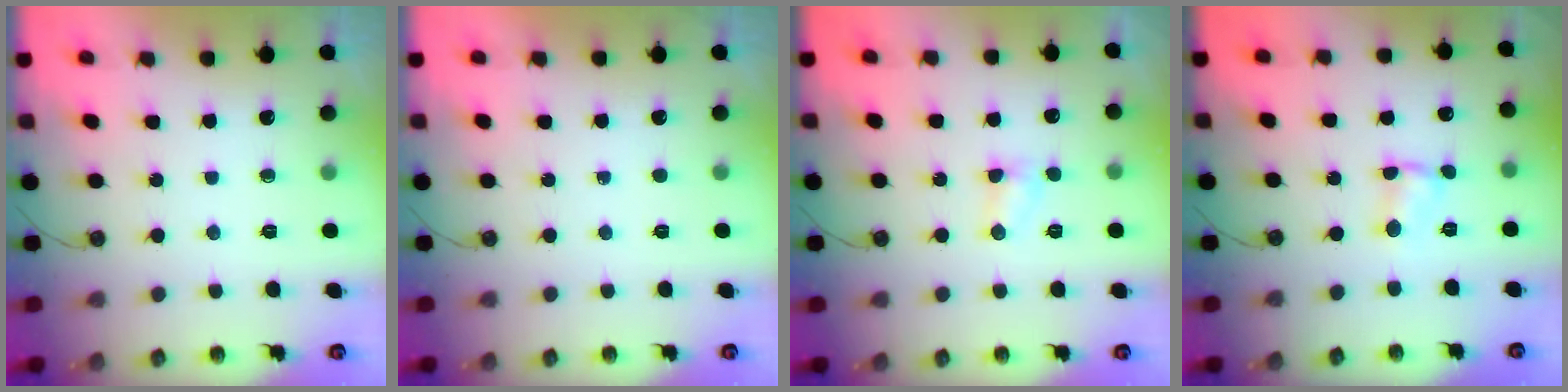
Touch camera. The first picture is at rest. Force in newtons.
{"total": 0.0}
{"total": 3.6, "press": 3.6, "slide": 0.4}
{"total": 2.5, "press": 2.5, "slide": 0.3}